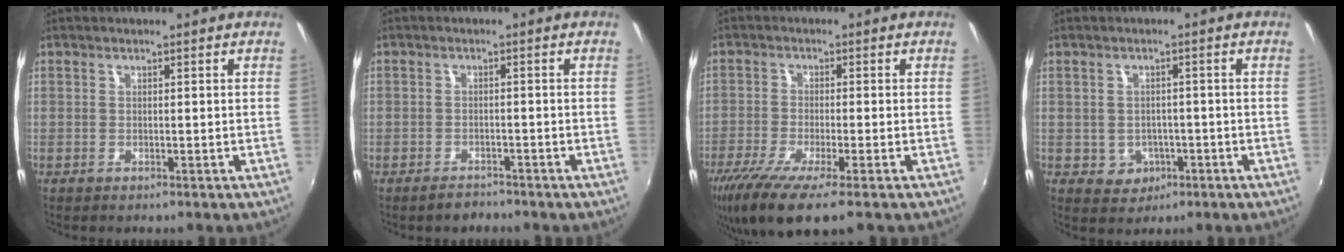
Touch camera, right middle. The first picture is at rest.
{"total": 2.4, "force": [-2.1, 1.1, 0.4], "torque": [-0.016, 0.002, -0.033]}
{"total": 11.0, "force": [-7.4, 1.6, 8.0], "torque": [-0.174, -0.045, -0.132]}
{"total": 4.3, "force": [-1.2, 4.0, 1.1], "torque": [-0.032, 0.005, -0.005]}